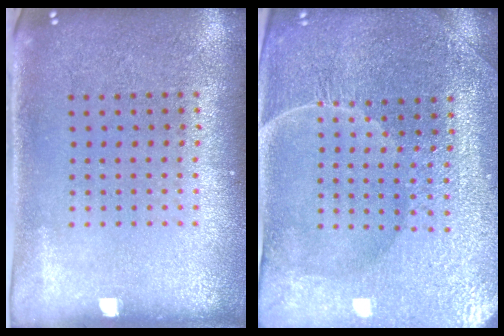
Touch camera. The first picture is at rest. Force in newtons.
{"total": 4.3, "press": 4.2, "slide": 1.1}